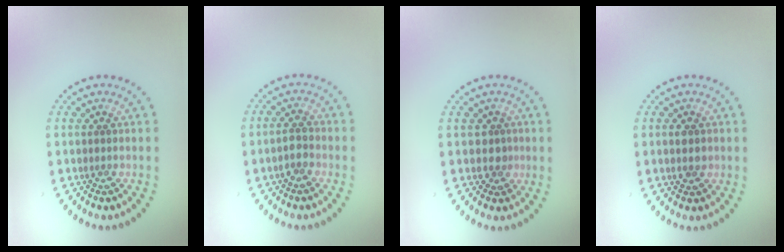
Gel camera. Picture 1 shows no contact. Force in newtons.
{"total": 1.5, "press": 1.4, "slide": 0.6}
{"total": 1.5, "press": 1.2, "slide": 1.0}
{"total": 1.4, "press": 1.4, "slide": 0.1}